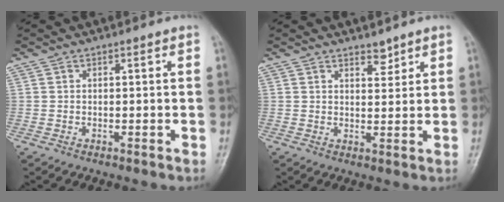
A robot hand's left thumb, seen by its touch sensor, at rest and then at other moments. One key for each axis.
{"total": 2.7, "fx": 2.2, "fy": 1.2, "fz": 1.1, "tx": -0.003, "ty": -0.017, "tz": 0.035}